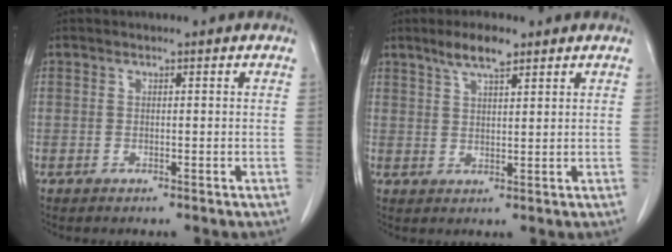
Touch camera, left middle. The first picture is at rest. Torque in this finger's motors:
{"motor_torque": [0.43, -0.36, 0.01, 0.03]}